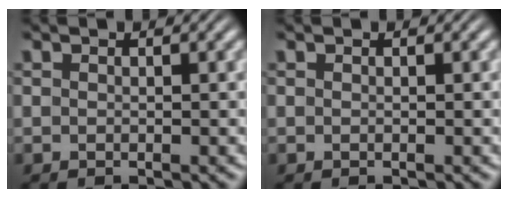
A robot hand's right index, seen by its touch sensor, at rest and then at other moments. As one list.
[{"total": 0.0}]